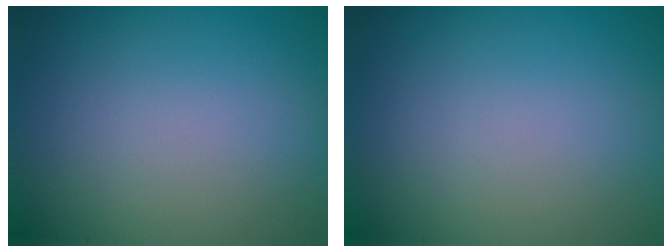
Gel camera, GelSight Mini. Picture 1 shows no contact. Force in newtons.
{"total": 0.0}